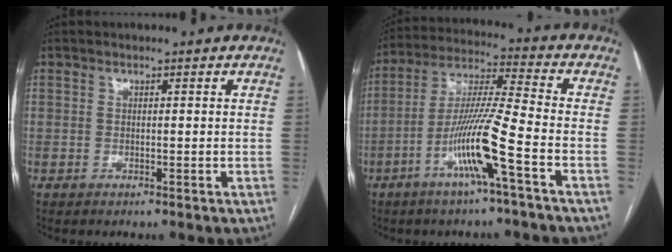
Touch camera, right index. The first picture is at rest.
{"total": 11.6, "force": [-5.0, -0.9, 10.5], "torque": [-0.206, 0.003, -0.095]}